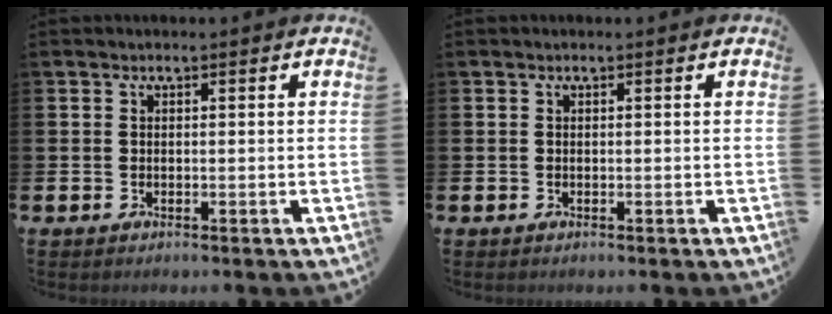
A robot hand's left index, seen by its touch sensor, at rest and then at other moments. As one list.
[{"total": 0.0}]